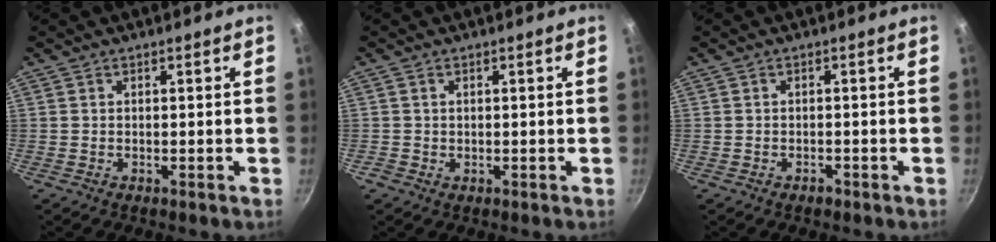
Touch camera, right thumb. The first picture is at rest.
{"total": 0.8, "force": [0.2, 0.8, 0.3], "torque": [-0.001, 0.002, 0.001]}
{"total": 1.0, "force": [-0.8, 0.5, 0.4], "torque": [-0.007, 0.009, -0.009]}